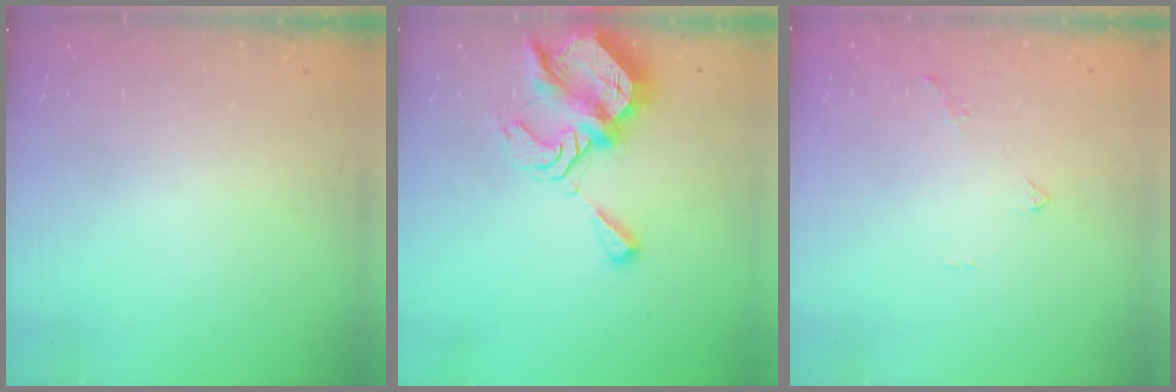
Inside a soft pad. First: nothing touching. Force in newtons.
{"total": 10.1, "press": 10.0, "slide": 1.3}
{"total": 1.4, "press": 1.4, "slide": 0.4}